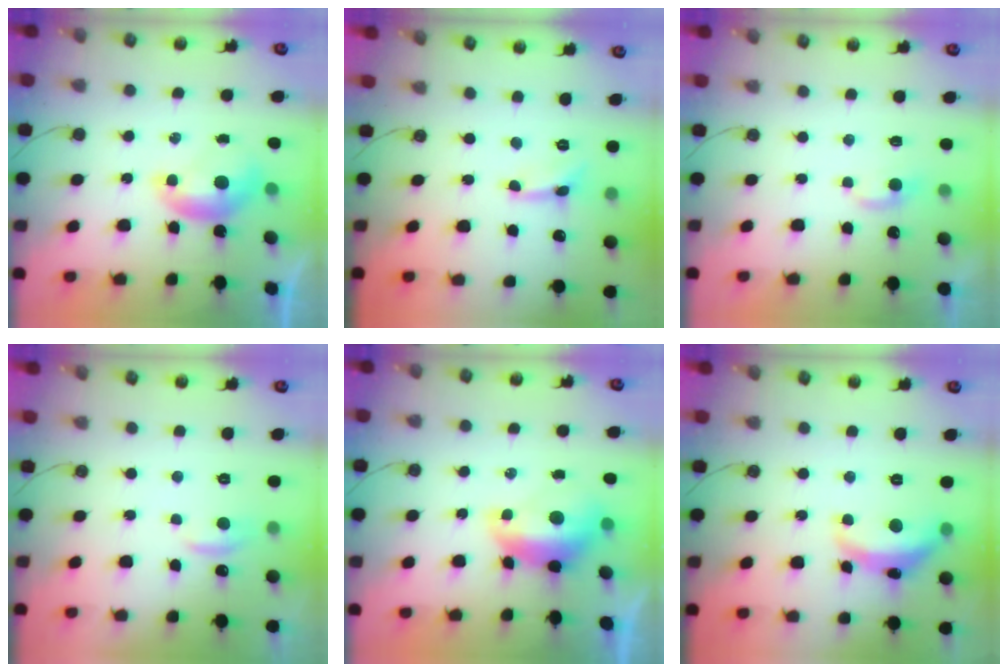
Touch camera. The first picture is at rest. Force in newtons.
{"total": 0.7, "press": 0.6, "slide": 0.3}
{"total": 2.2, "press": 2.2, "slide": 0.5}
{"total": 0.7, "press": 0.0, "slide": 0.7}
{"total": 2.2, "press": 2.1, "slide": 0.8}
{"total": 8.4, "press": 8.3, "slide": 0.8}